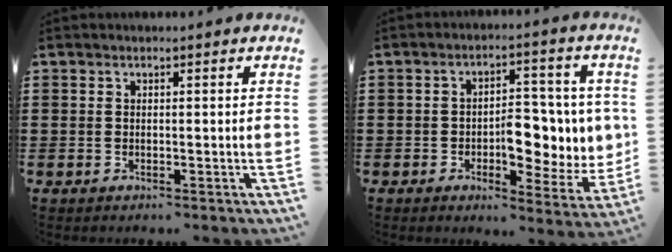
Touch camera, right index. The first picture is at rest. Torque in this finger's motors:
{"motor_torque": [1.80, -0.34, 0.74, 0.16]}